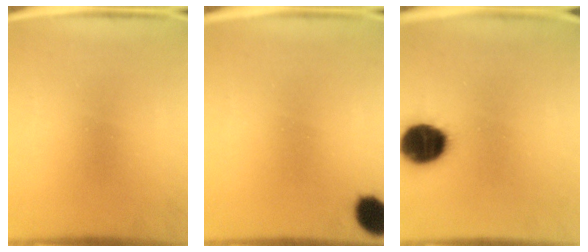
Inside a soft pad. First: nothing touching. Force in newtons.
{"total": 7.0}
{"total": 12.3}